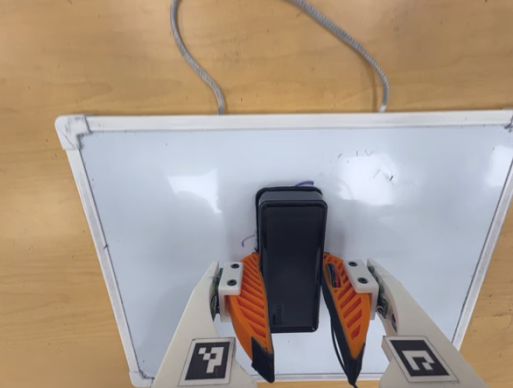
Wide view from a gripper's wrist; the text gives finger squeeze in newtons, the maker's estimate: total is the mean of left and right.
{"total": 13.5, "left": 14.0, "right": 13.1}